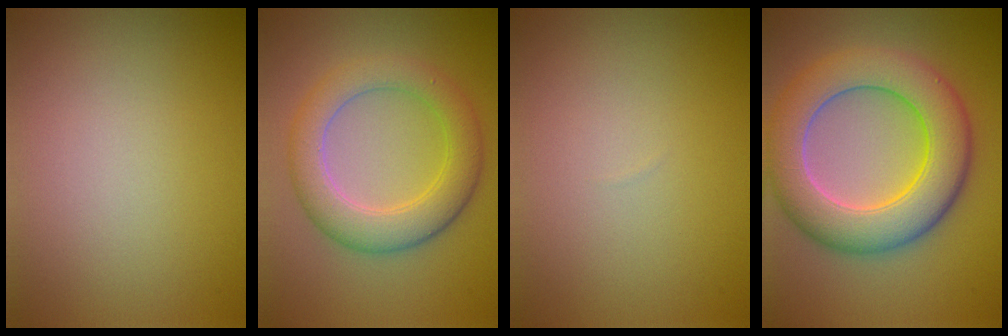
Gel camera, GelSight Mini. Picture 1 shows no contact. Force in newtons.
{"total": 5.4, "press": 5.4, "slide": 0.2}
{"total": 0.0}
{"total": 8.9, "press": 8.9, "slide": 0.4}